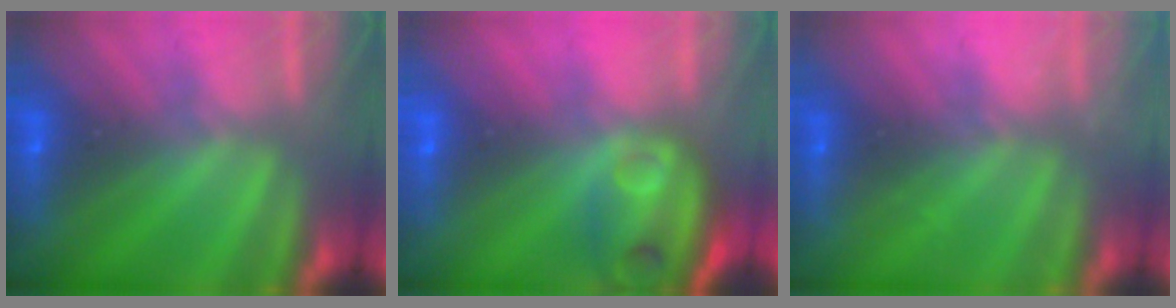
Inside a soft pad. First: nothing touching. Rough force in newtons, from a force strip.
{"total": 9.4}
{"total": 2.3}